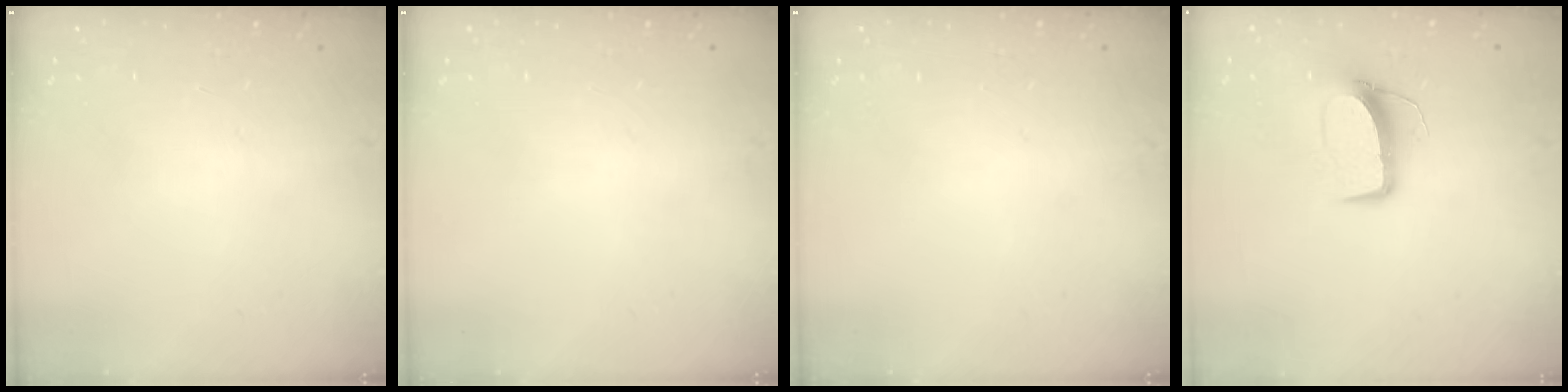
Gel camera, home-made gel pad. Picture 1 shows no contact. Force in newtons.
{"total": 0.0}
{"total": 0.0}
{"total": 10.2, "press": 10.2, "slide": 0.5}